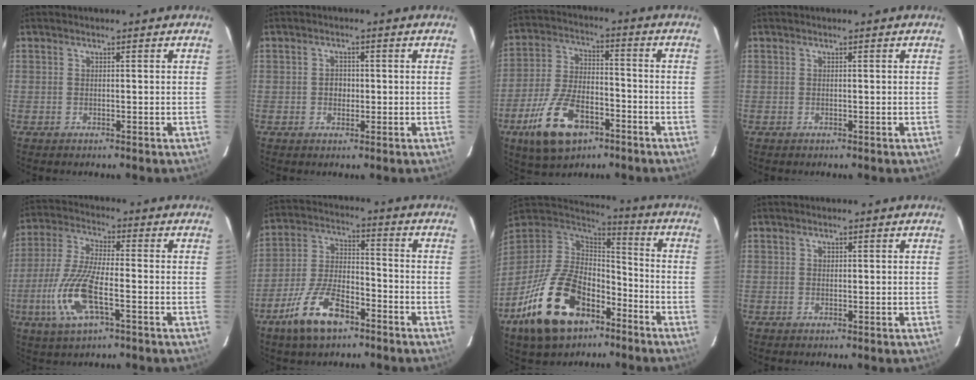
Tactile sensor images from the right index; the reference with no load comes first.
{"total": 2.1, "force": [-0.2, 1.9, 0.8], "torque": [-0.013, 0.006, -0.005]}
{"total": 15.0, "force": [-8.0, 7.3, 10.4], "torque": [-0.222, -0.008, -0.139]}
{"total": 0.0}
{"total": 12.9, "force": [-4.5, 3.6, 11.5], "torque": [-0.253, -0.009, -0.090]}
{"total": 12.7, "force": [-7.9, 5.1, 8.5], "torque": [-0.181, -0.001, -0.144]}
{"total": 22.5, "force": [-12.1, 13.3, 13.4], "torque": [-0.285, -0.003, -0.196]}
{"total": 0.6, "force": [0.1, 0.5, 0.1], "torque": [0.000, 0.003, 0.002]}